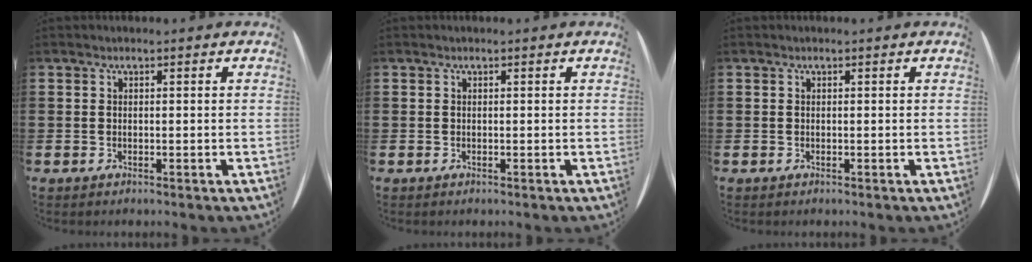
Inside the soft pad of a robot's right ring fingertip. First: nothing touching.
{"total": 0.0}
{"total": 0.0}